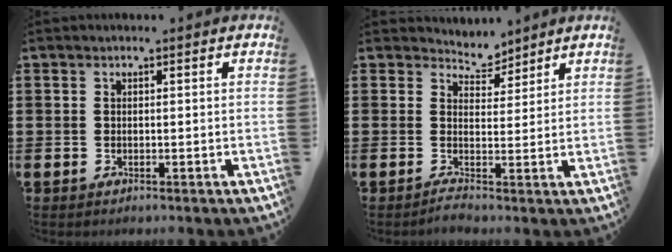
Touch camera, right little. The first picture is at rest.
{"total": 2.7, "force": [2.3, 1.3, 0.5], "torque": [-0.007, -0.019, 0.036]}